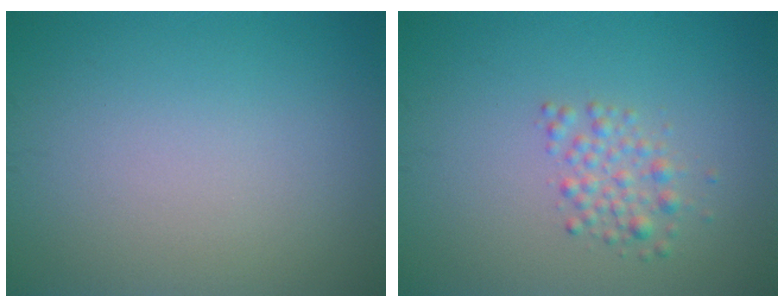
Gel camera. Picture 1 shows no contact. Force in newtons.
{"total": 2.0, "press": 2.0, "slide": 0.1}